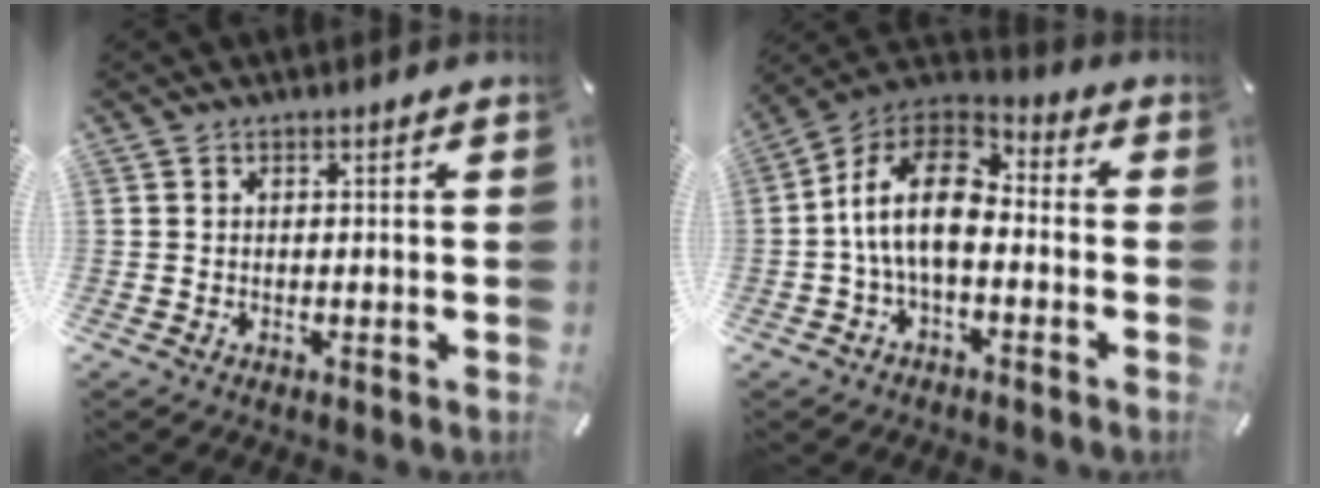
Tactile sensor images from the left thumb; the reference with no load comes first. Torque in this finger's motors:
{"motor_torque": [0.12, 1.95, 1.06, -0.57, 0.46]}